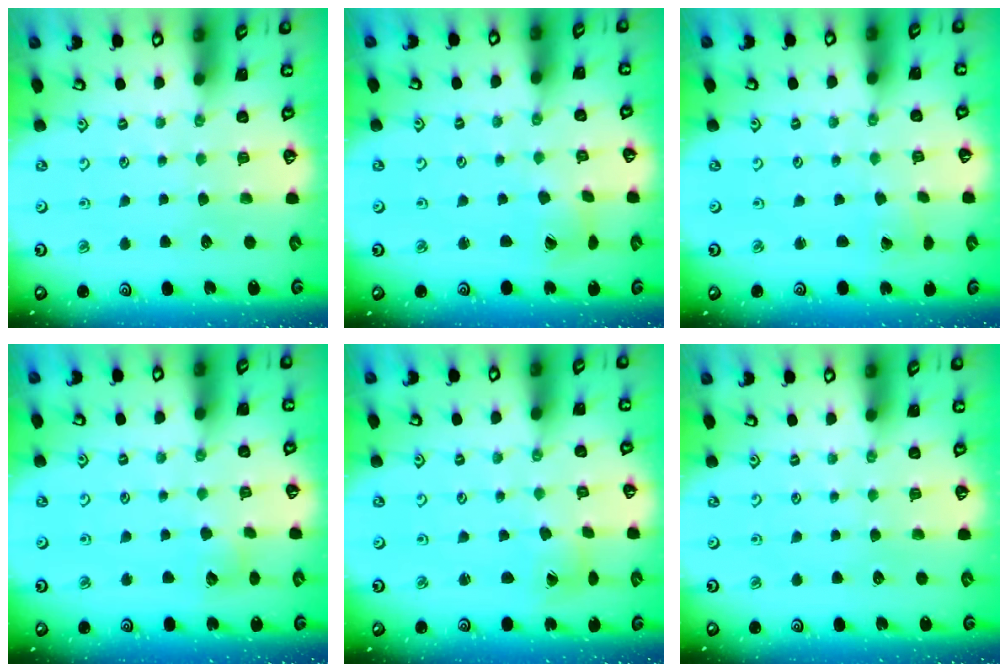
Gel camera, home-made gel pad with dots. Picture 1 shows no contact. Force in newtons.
{"total": 2.3, "press": 2.3, "slide": 0.3}
{"total": 1.5, "press": 1.5, "slide": 0.0}
{"total": 2.9, "press": 2.9, "slide": 0.3}
{"total": 1.0, "press": 1.0, "slide": 0.1}
{"total": 0.0}